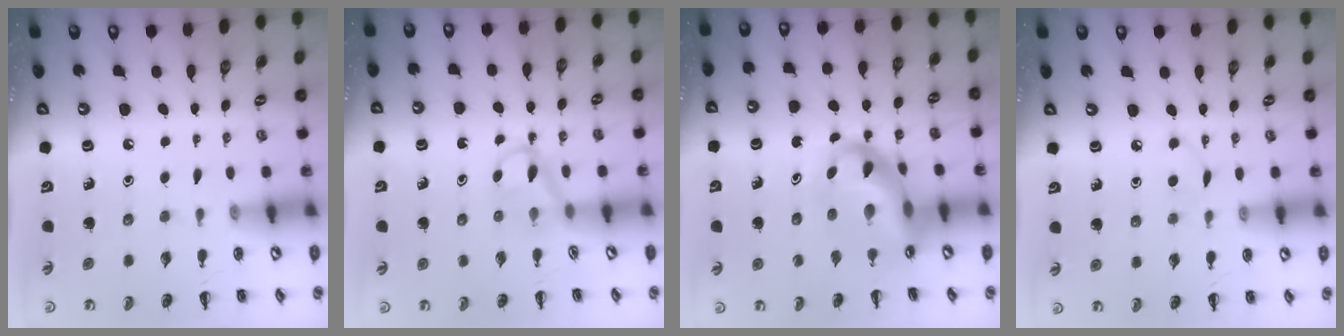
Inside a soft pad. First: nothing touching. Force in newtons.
{"total": 3.7, "press": 3.5, "slide": 1.2}
{"total": 11.2, "press": 10.8, "slide": 3.1}
{"total": 2.9, "press": 2.7, "slide": 0.9}